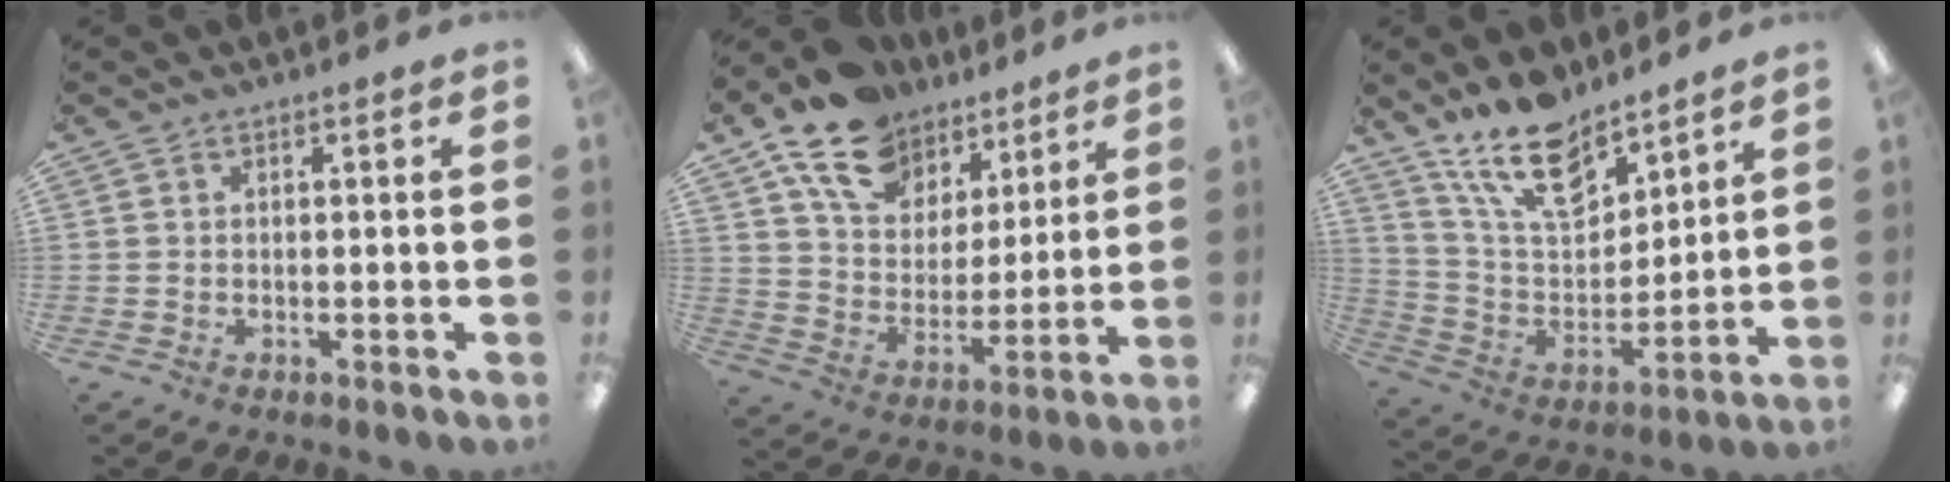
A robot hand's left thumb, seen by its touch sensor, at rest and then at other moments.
{"total": 17.3, "force": [11.8, 10.6, 7.0], "torque": [-0.137, -0.058, 0.219]}
{"total": 16.5, "force": [12.8, 7.0, 7.8], "torque": [-0.155, -0.073, 0.233]}